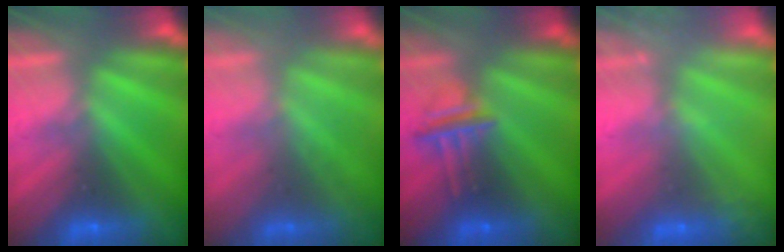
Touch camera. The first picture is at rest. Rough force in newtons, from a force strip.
{"total": 2.2}
{"total": 2.8}
{"total": 2.4}